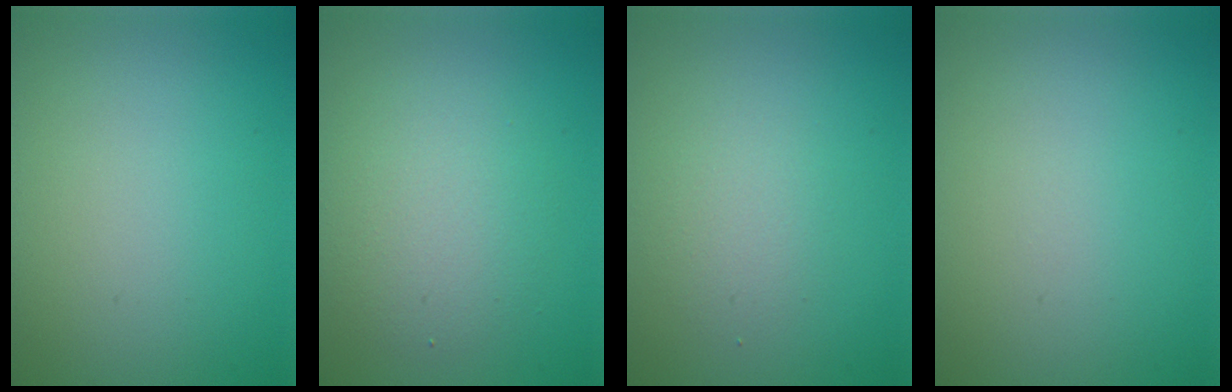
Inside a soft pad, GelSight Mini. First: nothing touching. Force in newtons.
{"total": 3.8, "press": 3.8, "slide": 0.2}
{"total": 1.9, "press": 1.8, "slide": 0.2}
{"total": 0.0}